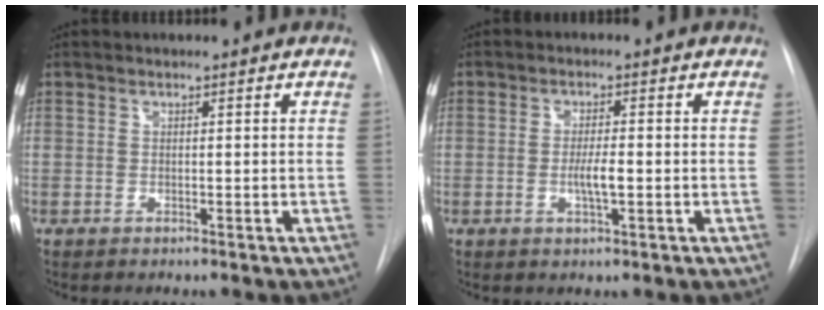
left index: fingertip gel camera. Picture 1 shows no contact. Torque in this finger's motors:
{"motor_torque": [0.28, 0.11, 0.09, 0.02]}